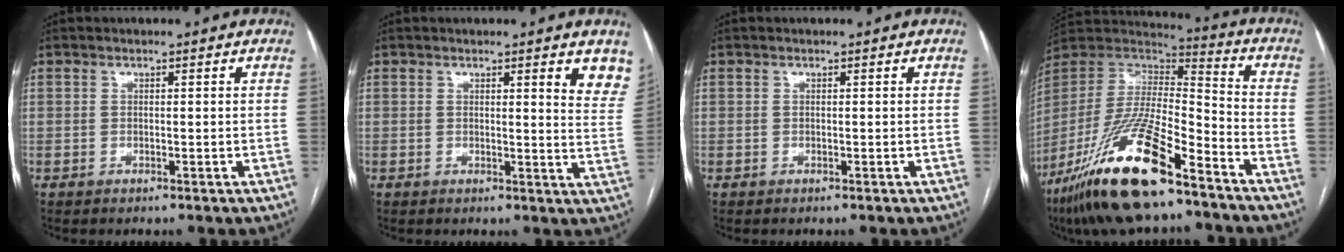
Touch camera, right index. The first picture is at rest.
{"total": 6.8, "force": [4.6, 1.0, 4.8], "torque": [-0.040, -0.022, 0.036]}
{"total": 0.0}
{"total": 22.4, "force": [-14.8, 4.2, 16.4], "torque": [-0.339, -0.034, -0.273]}